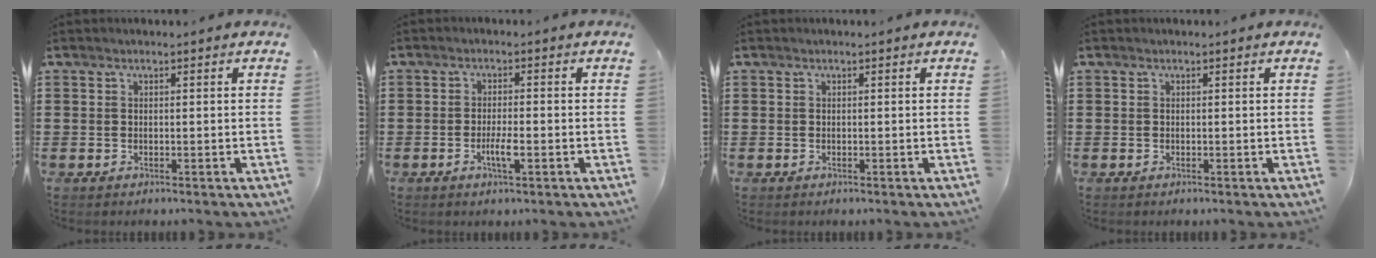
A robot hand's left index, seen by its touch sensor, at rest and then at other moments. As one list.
[{"total": 3.2, "force": [-1.0, 0.5, 3.0], "torque": [-0.058, -0.003, -0.020]}, {"total": 0.0}, {"total": 0.0}]